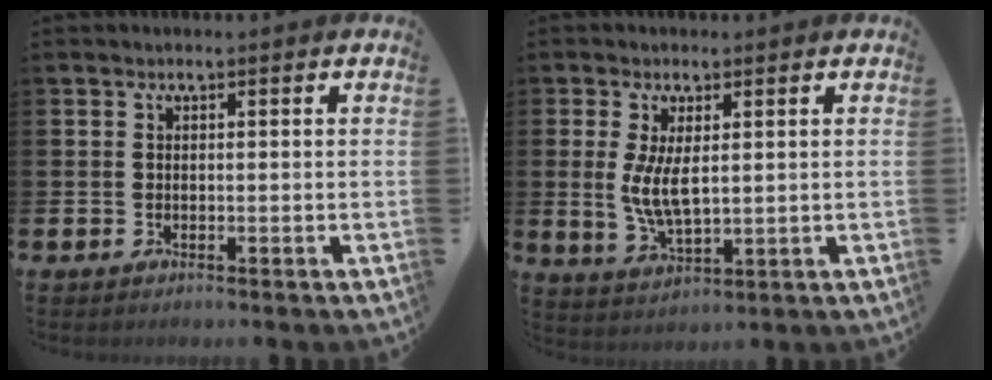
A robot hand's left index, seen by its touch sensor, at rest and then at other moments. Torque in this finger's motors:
{"motor_torque": [1.58, -0.02, 0.36, 0.21]}